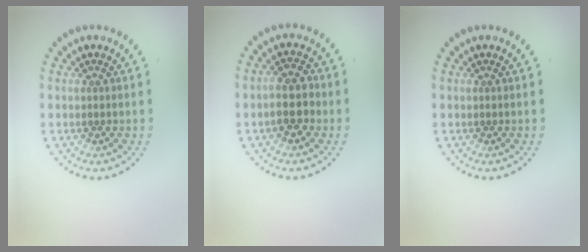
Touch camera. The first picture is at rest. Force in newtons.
{"total": 2.8, "press": 2.7, "slide": 0.8}
{"total": 0.0}